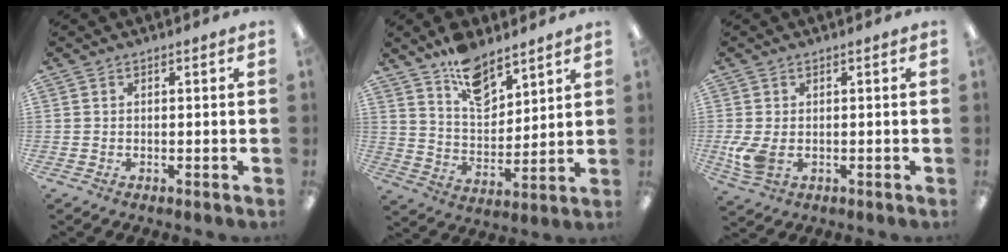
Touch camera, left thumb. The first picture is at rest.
{"total": 11.3, "force": [8.3, 5.6, 5.3], "torque": [-0.081, -0.051, 0.151]}
{"total": 5.5, "force": [-0.7, 3.6, 4.2], "torque": [-0.104, -0.010, -0.018]}